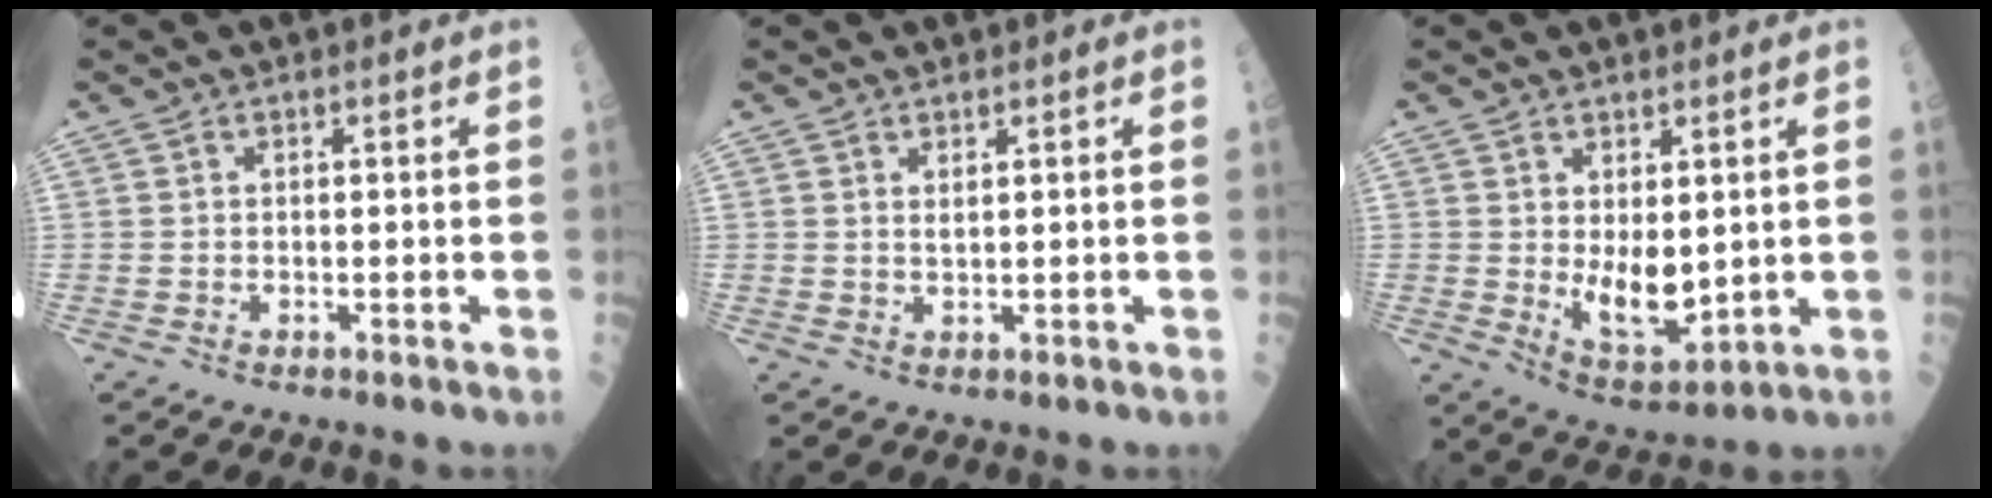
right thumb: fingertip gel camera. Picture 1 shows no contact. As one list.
[{"total": 1.1, "force": [0.6, 0.3, 0.8], "torque": [-0.013, -0.006, 0.013]}, {"total": 8.5, "force": [0.7, 4.6, 7.2], "torque": [-0.087, -0.025, 0.033]}]